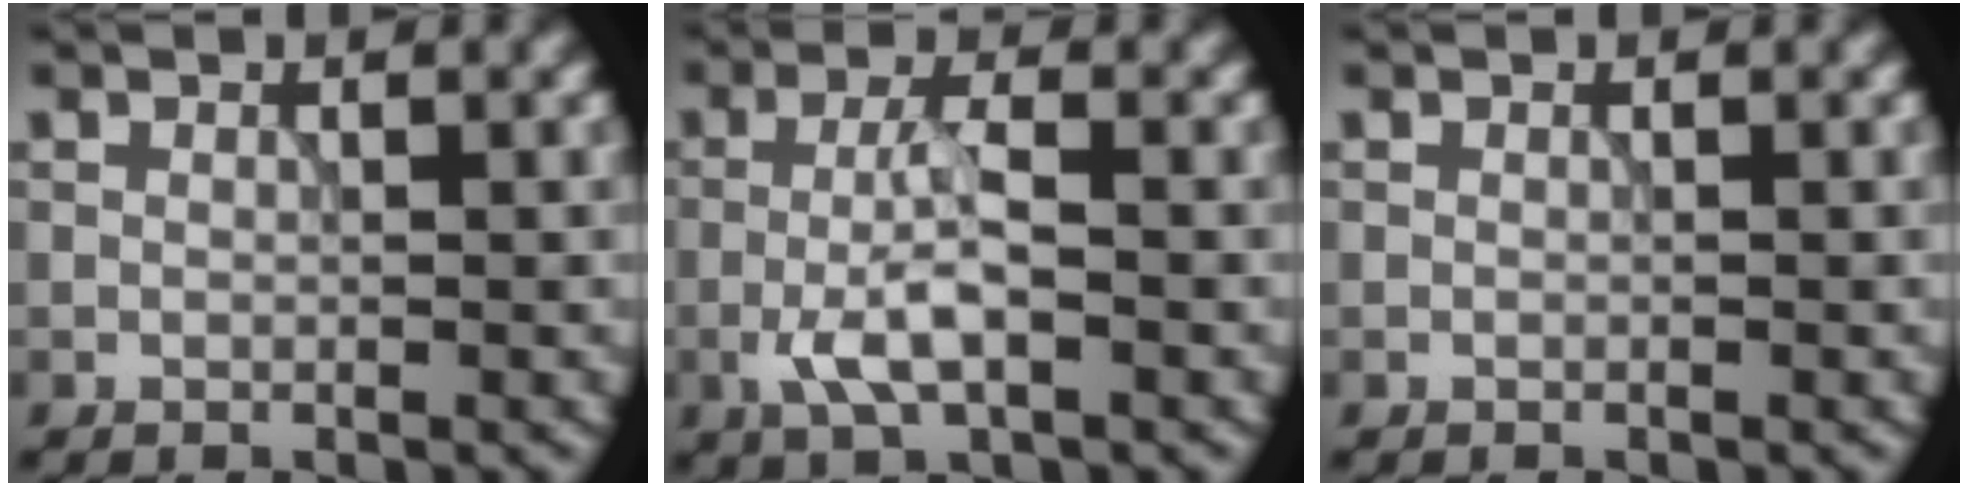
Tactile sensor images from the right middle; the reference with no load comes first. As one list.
[{"total": 4.1, "force": [-1.4, 1.1, 3.7], "torque": [-0.078, 0.002, -0.034]}, {"total": 0.0}]